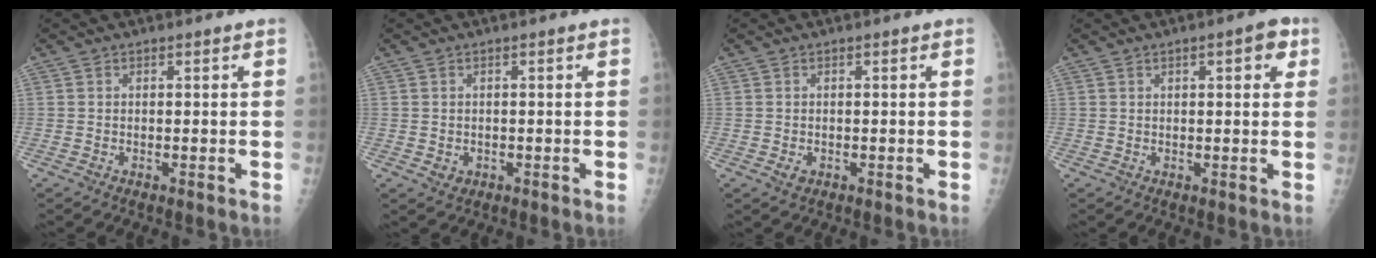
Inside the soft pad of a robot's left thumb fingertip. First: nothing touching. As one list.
[{"total": 1.6, "force": [-0.5, 1.4, 0.6], "torque": [-0.001, 0.001, 0.001]}, {"total": 1.2, "force": [-0.5, 0.9, 0.6], "torque": [-0.004, 0.000, -0.004]}, {"total": 4.3, "force": [1.8, 1.6, 3.6], "torque": [-0.035, 0.001, 0.017]}]